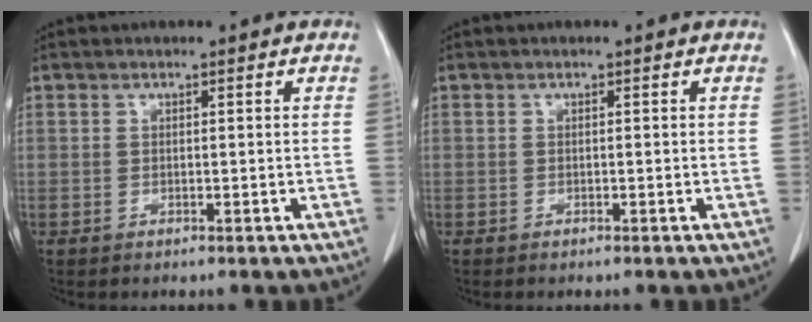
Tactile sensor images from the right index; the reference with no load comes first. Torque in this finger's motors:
{"motor_torque": [0.10, -0.08, 0.02, 0.01]}